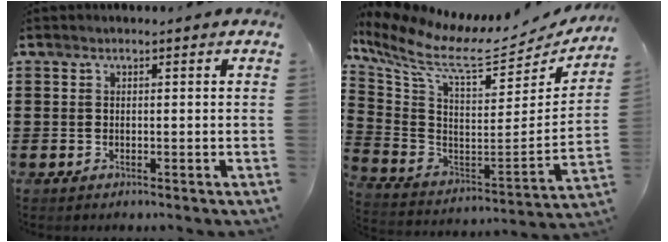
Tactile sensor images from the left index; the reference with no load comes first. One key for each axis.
{"total": 10.5, "fx": 8.0, "fy": 2.7, "fz": 6.2, "tx": -0.163, "ty": -0.069, "tz": 0.133}